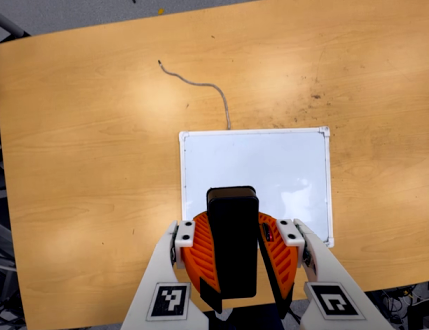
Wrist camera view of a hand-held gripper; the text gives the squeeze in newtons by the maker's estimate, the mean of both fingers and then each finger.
{"total": 9.8, "left": 9.9, "right": 9.7}